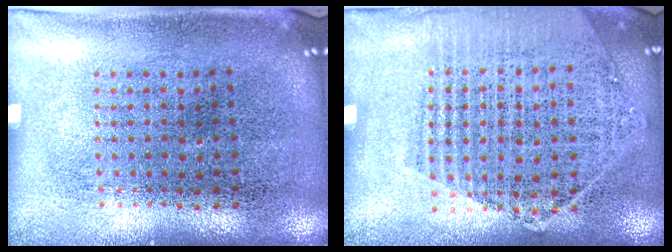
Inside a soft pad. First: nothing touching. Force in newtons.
{"total": 1.4, "press": 1.4, "slide": 0.1}